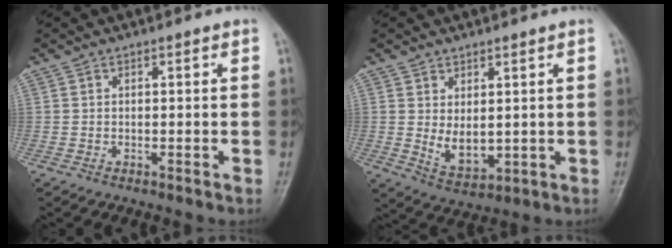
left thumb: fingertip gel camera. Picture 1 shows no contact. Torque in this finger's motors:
{"motor_torque": [0.64, 0.73, 0.70, -0.25, 0.02]}